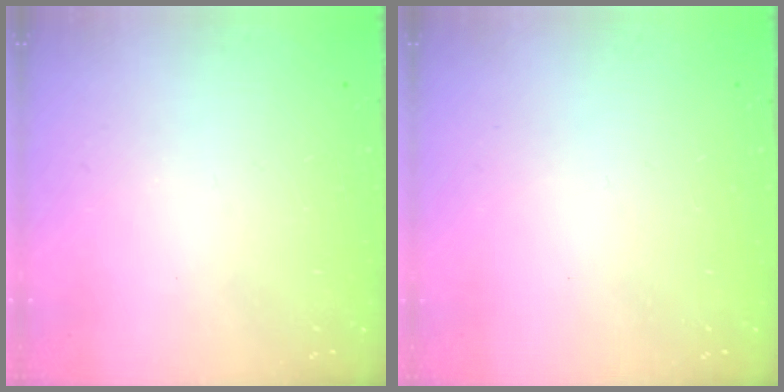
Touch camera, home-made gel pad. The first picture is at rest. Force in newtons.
{"total": 0.0}